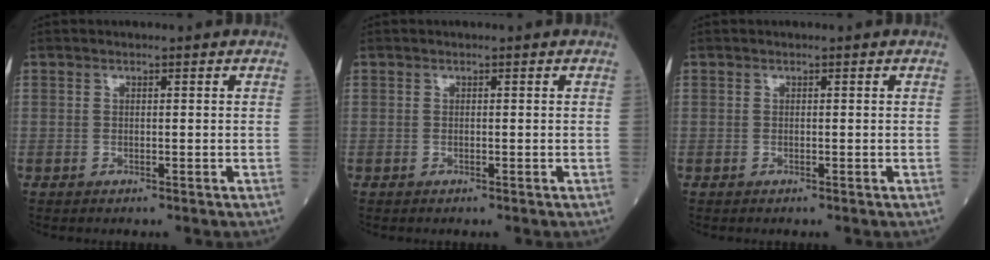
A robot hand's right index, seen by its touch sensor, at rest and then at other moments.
{"total": 0.0}
{"total": 0.0}